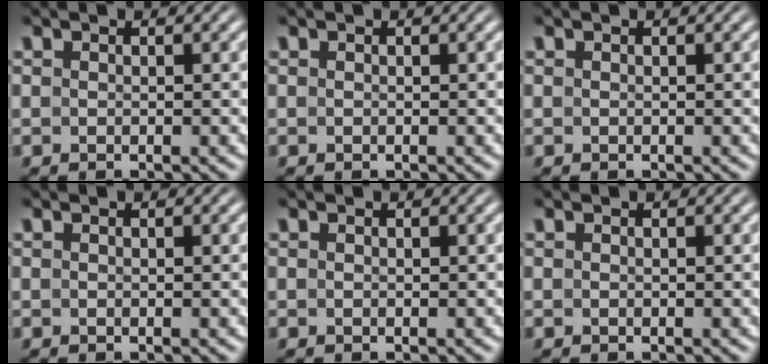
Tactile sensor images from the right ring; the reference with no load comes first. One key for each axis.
{"total": 0.0}
{"total": 0.0}
{"total": 0.0}
{"total": 0.0}
{"total": 0.0}